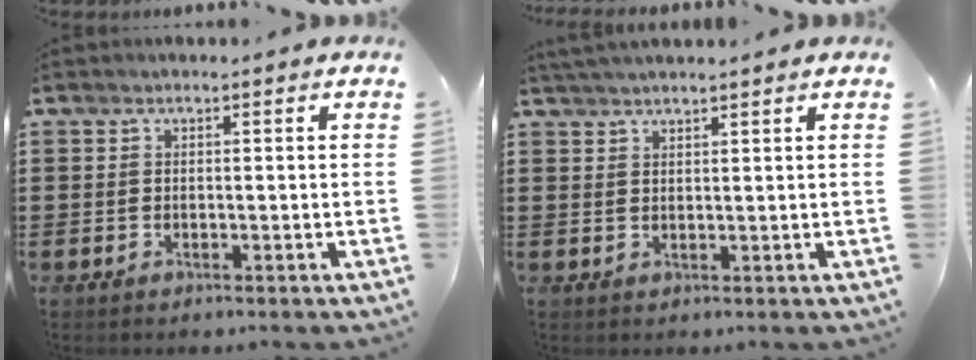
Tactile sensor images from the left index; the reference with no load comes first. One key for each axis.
{"total": 1.9, "fx": 1.8, "fy": -0.2, "fz": 0.5, "tx": -0.012, "ty": 0.002, "tz": 0.036}